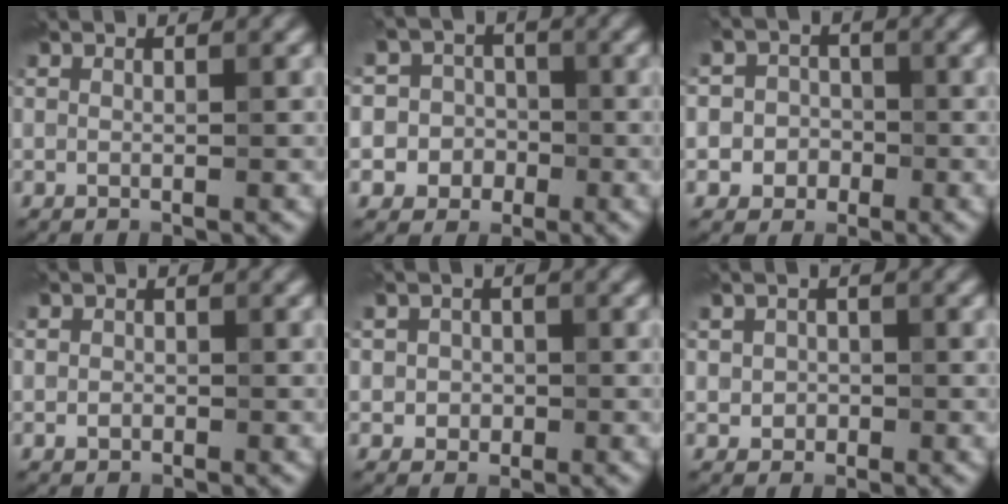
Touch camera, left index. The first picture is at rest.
{"total": 6.0, "force": [-1.2, 5.8, 1.0], "torque": [0.000, 0.022, -0.058]}
{"total": 4.1, "force": [-0.9, 3.9, 1.0], "torque": [0.011, 0.016, -0.037]}
{"total": 1.0, "force": [-0.2, 1.0, 0.3], "torque": [0.002, -0.002, -0.009]}
{"total": 1.9, "force": [-0.1, 1.8, 0.6], "torque": [0.005, -0.004, -0.004]}
{"total": 1.8, "force": [-0.1, 1.6, 0.7], "torque": [-0.008, -0.002, -0.004]}